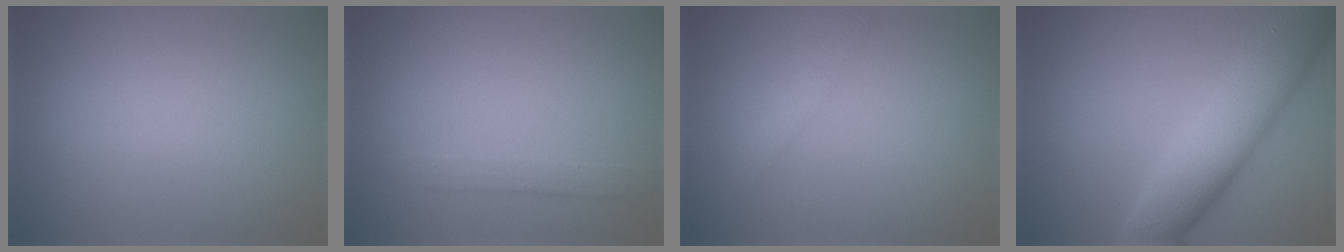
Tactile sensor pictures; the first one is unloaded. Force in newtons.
{"total": 1.6, "press": 1.6, "slide": 0.0}
{"total": 1.5, "press": 1.5, "slide": 0.0}
{"total": 8.3, "press": 8.3, "slide": 0.2}